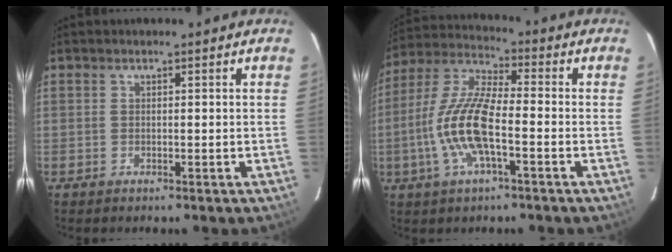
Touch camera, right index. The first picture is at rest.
{"total": 13.2, "force": [-3.7, 3.7, 12.1], "torque": [-0.256, -0.001, -0.077]}